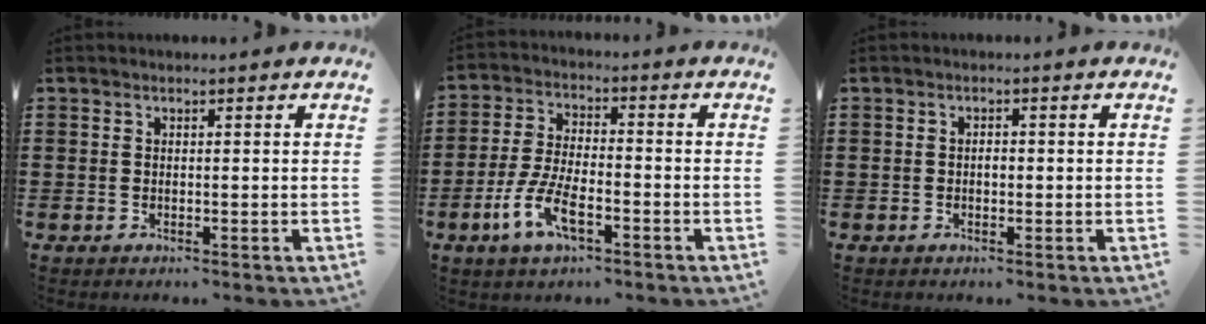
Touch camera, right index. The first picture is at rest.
{"total": 7.6, "force": [-3.6, 2.7, 6.1], "torque": [-0.145, -0.012, -0.072]}
{"total": 1.1, "force": [-0.2, 0.5, 1.0], "torque": [-0.020, 0.001, -0.004]}